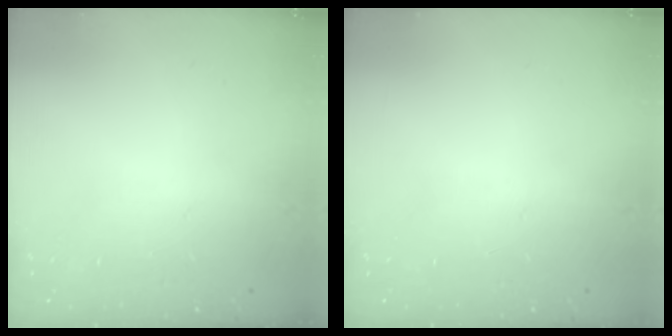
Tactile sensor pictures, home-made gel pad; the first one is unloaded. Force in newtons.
{"total": 0.0}